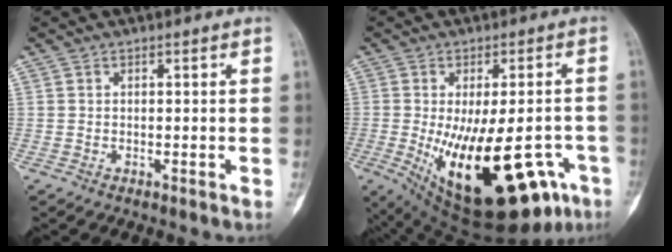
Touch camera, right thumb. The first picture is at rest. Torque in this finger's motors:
{"motor_torque": [0.21, 1.71, 2.25, -0.51, 0.23]}